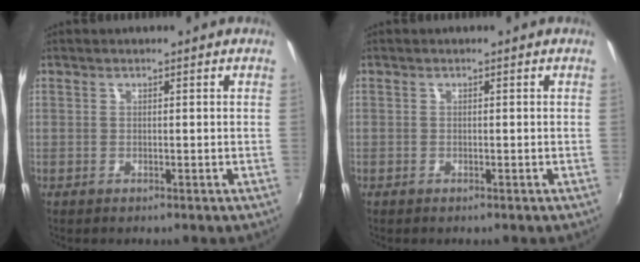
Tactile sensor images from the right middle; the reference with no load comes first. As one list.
[{"total": 0.0}]